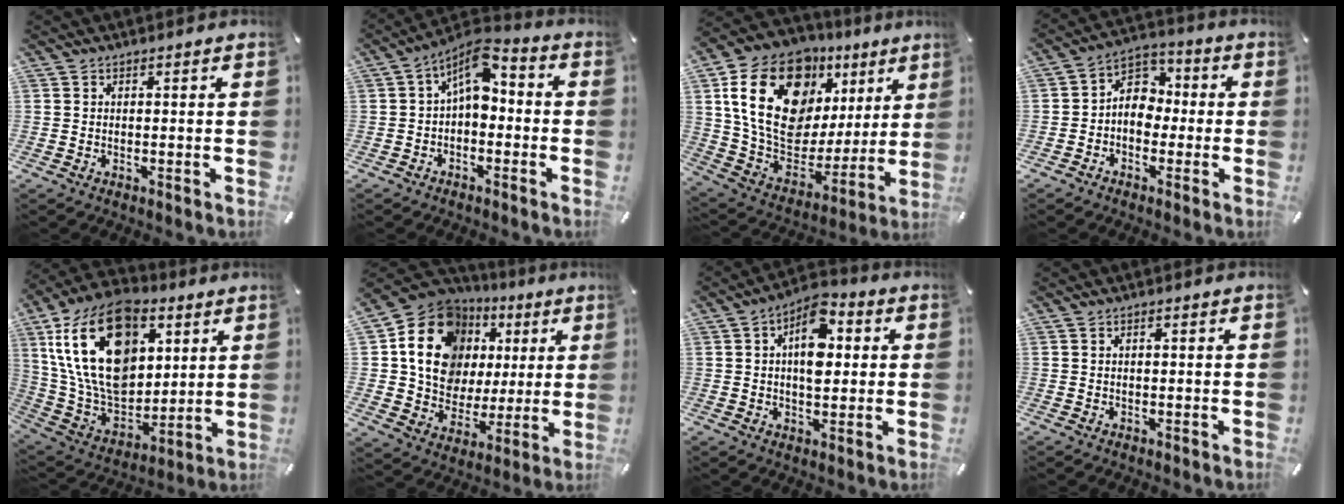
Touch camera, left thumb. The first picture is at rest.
{"total": 7.7, "force": [1.1, 4.8, 5.9], "torque": [-0.104, -0.011, 0.017]}
{"total": 23.3, "force": [10.1, 16.0, 13.5], "torque": [-0.247, -0.059, 0.177]}
{"total": 7.6, "force": [-1.5, 6.6, 3.5], "torque": [-0.074, 0.022, -0.029]}
{"total": 25.7, "force": [9.0, 17.2, 16.8], "torque": [-0.339, -0.043, 0.154]}
{"total": 18.0, "force": [5.7, 14.9, 8.4], "torque": [-0.151, -0.025, 0.112]}
{"total": 10.8, "force": [2.4, 6.6, 8.2], "torque": [-0.108, -0.001, 0.040]}
{"total": 0.6, "force": [0.2, 0.3, 0.5], "torque": [-0.009, 0.003, 0.002]}